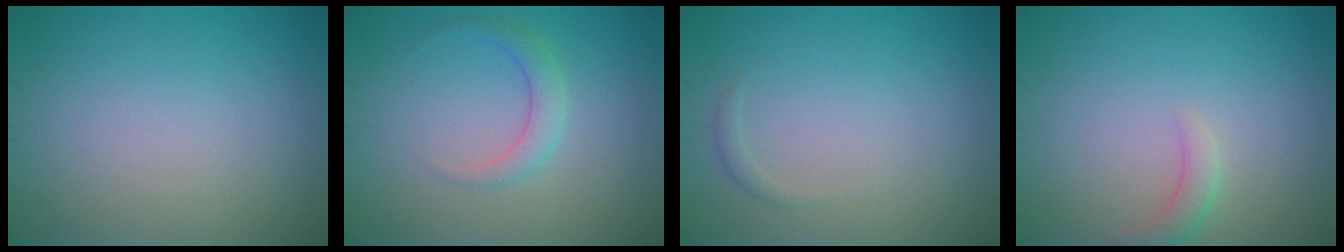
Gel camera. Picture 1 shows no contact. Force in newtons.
{"total": 2.0, "press": 2.0, "slide": 0.1}
{"total": 0.6, "press": 0.6, "slide": 0.0}
{"total": 1.6, "press": 1.5, "slide": 0.2}